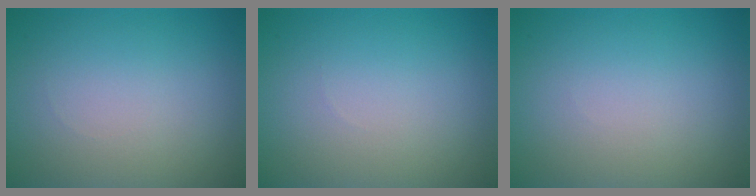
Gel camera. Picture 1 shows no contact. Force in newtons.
{"total": 0.0}
{"total": 0.0}